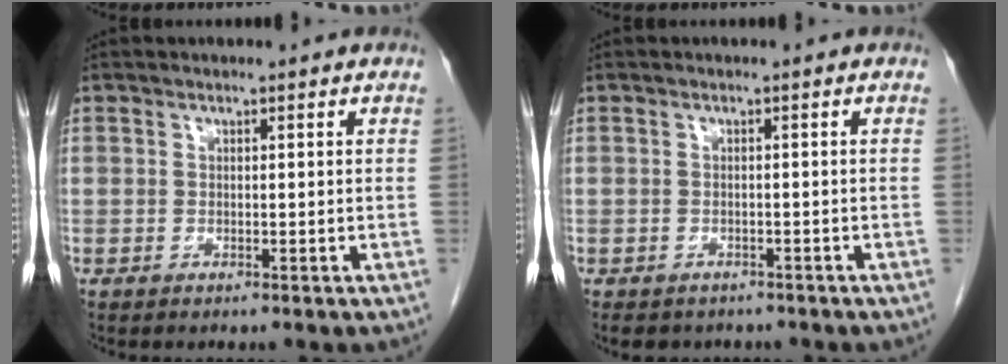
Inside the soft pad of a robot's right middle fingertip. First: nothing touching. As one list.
[{"total": 5.0, "force": [-4.1, 2.7, 1.0], "torque": [-0.006, 0.002, -0.049]}]